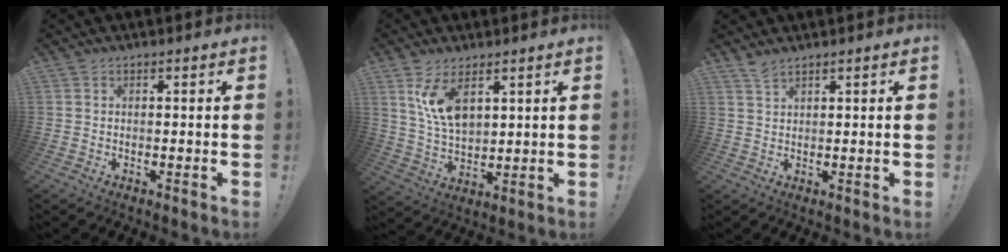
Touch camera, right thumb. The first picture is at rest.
{"total": 10.3, "force": [5.3, 5.4, 7.0], "torque": [-0.128, -0.026, 0.100]}
{"total": 2.5, "force": [2.2, 0.6, 1.1], "torque": [-0.024, -0.010, 0.041]}